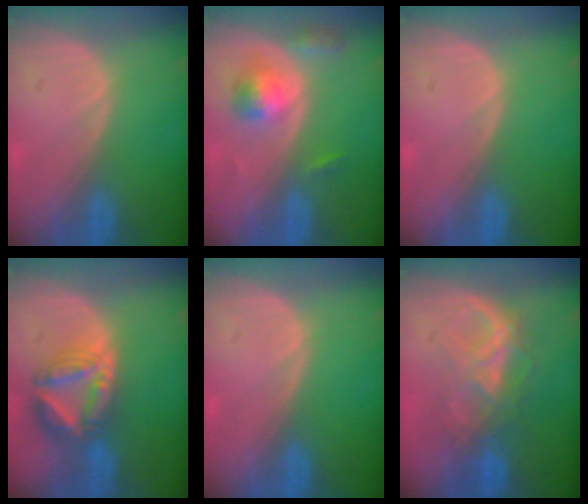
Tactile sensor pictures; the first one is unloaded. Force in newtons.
{"total": 5.1, "press": 4.7, "slide": 1.9}
{"total": 0.0}
{"total": 8.3, "press": 7.1, "slide": 4.2}
{"total": 0.0}
{"total": 6.5, "press": 6.5, "slide": 0.3}